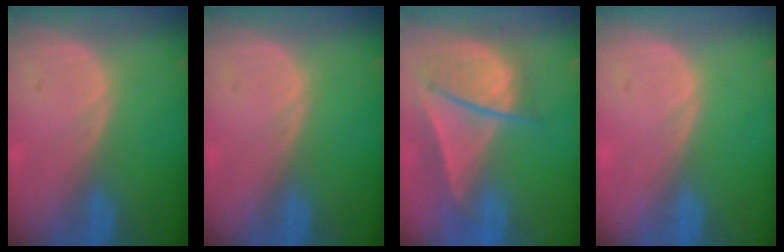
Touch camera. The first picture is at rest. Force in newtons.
{"total": 0.0}
{"total": 8.6, "press": 7.7, "slide": 3.7}
{"total": 0.0}